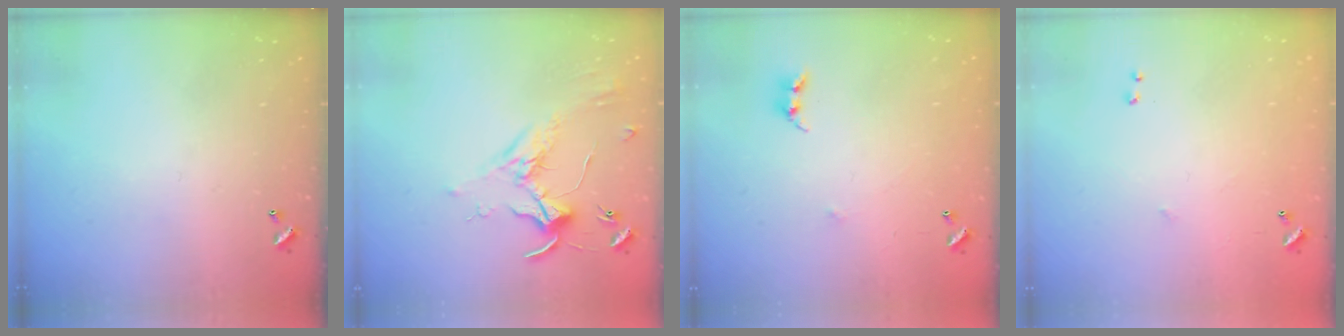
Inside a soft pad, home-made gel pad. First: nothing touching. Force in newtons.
{"total": 1.8, "press": 1.8, "slide": 0.4}
{"total": 4.4, "press": 4.4, "slide": 0.3}
{"total": 6.4, "press": 6.3, "slide": 0.8}